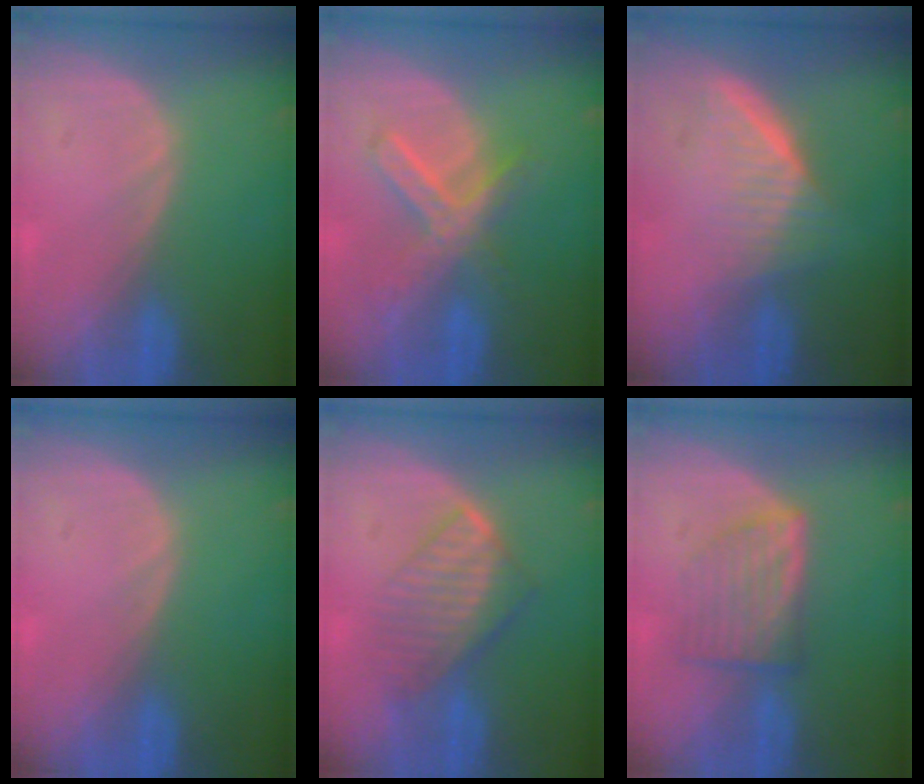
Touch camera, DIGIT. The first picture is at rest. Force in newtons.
{"total": 7.3, "press": 6.3, "slide": 3.8}
{"total": 6.8, "press": 6.0, "slide": 3.1}
{"total": 0.0}
{"total": 6.8, "press": 6.3, "slide": 2.4}
{"total": 6.6, "press": 6.1, "slide": 2.5}